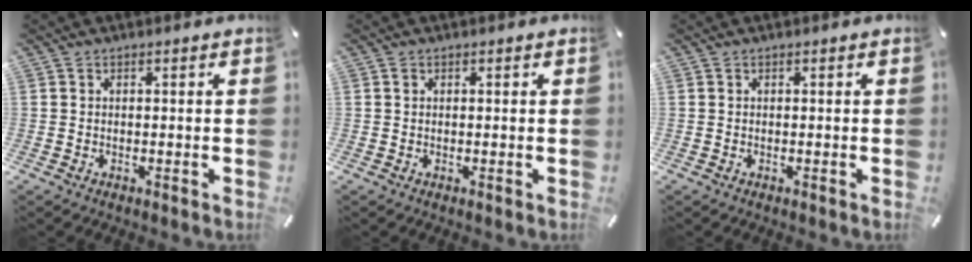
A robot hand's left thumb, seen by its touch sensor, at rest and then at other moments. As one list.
[{"total": 0.6, "force": [0.1, 0.5, 0.3], "torque": [-0.004, 0.002, 0.002]}, {"total": 0.0}]